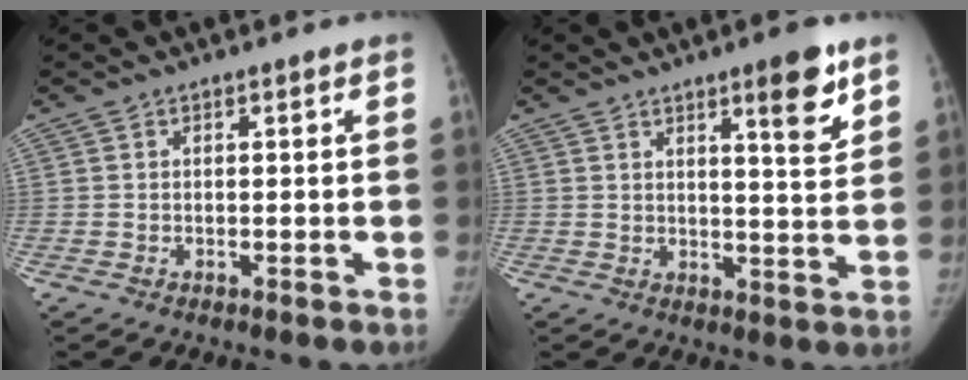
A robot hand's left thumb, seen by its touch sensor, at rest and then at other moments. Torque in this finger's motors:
{"motor_torque": [0.41, -0.44, 0.71, -0.77, 0.21]}